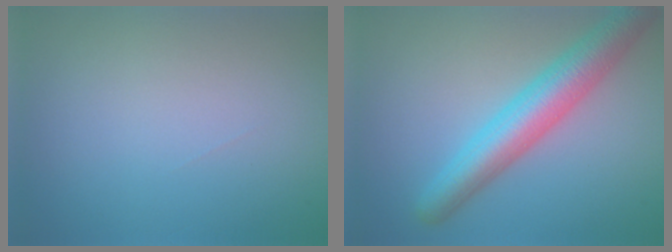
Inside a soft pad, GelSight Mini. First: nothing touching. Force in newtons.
{"total": 6.1, "press": 6.1, "slide": 0.3}